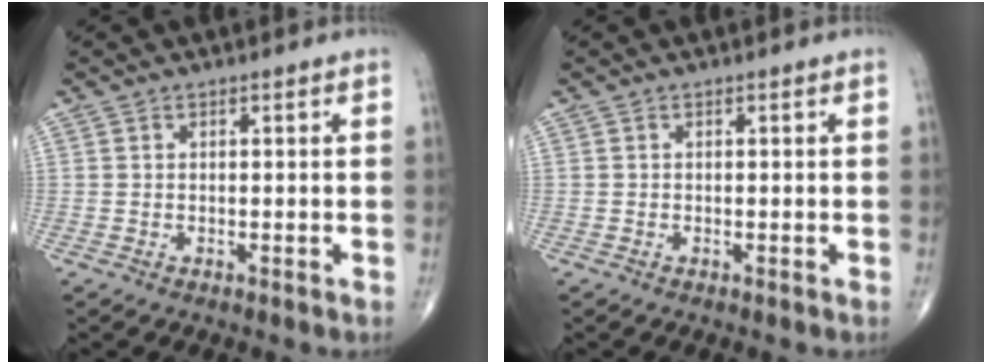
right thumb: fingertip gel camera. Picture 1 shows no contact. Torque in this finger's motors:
{"motor_torque": [-0.02, 0.23, -0.19, -0.06, -0.02]}